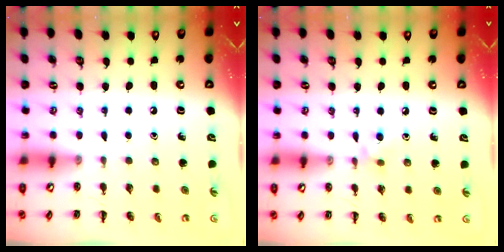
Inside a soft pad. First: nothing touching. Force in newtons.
{"total": 4.6, "press": 4.3, "slide": 1.5}